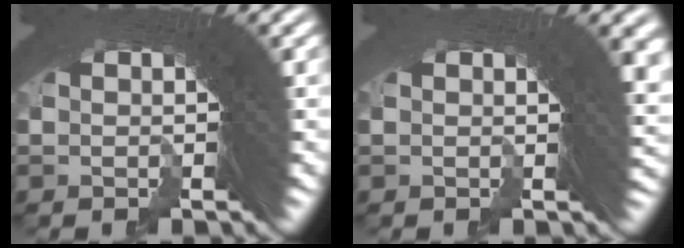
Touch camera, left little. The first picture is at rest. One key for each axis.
{"total": 2.8, "fx": 1.0, "fy": 0.3, "fz": 2.6, "tx": -0.021, "ty": 0.017, "tz": 0.006}